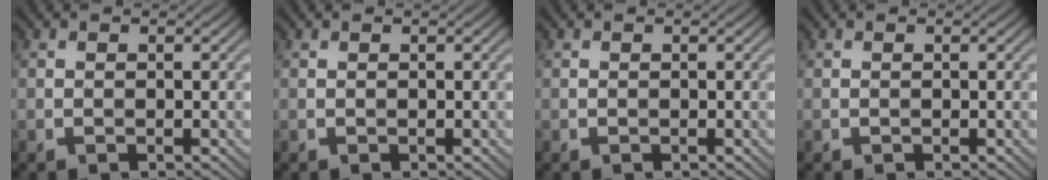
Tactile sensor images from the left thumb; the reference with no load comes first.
{"total": 0.0}
{"total": 0.0}
{"total": 0.0}